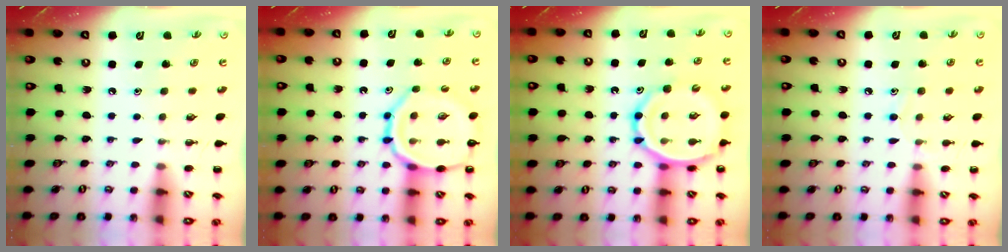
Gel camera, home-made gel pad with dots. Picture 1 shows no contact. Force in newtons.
{"total": 14.1, "press": 14.0, "slide": 1.7}
{"total": 14.3, "press": 13.8, "slide": 3.8}
{"total": 8.2, "press": 7.7, "slide": 2.5}